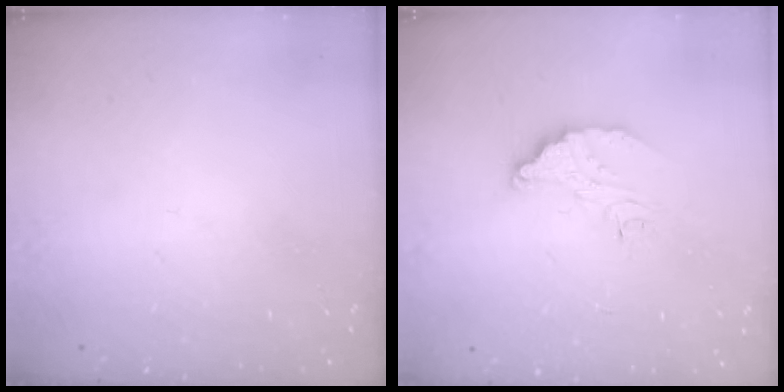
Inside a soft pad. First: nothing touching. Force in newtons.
{"total": 6.4, "press": 6.4, "slide": 0.1}